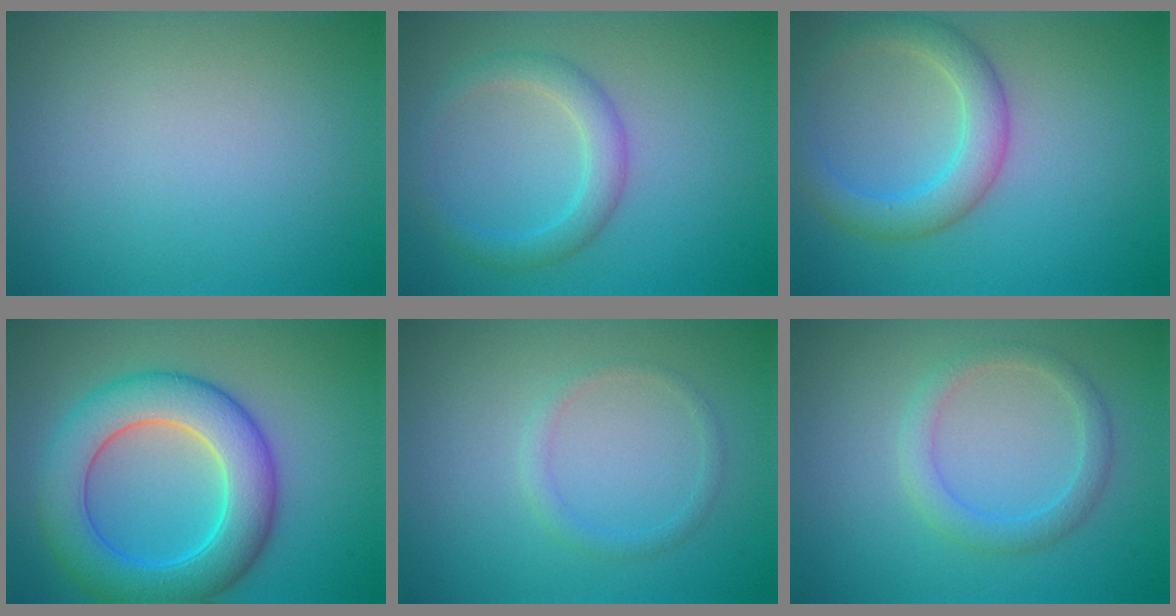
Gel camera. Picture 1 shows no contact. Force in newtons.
{"total": 2.7, "press": 2.7, "slide": 0.1}
{"total": 4.0, "press": 4.0, "slide": 0.2}
{"total": 8.3, "press": 8.3, "slide": 0.2}
{"total": 1.3, "press": 1.3, "slide": 0.2}
{"total": 2.3, "press": 2.3, "slide": 0.1}